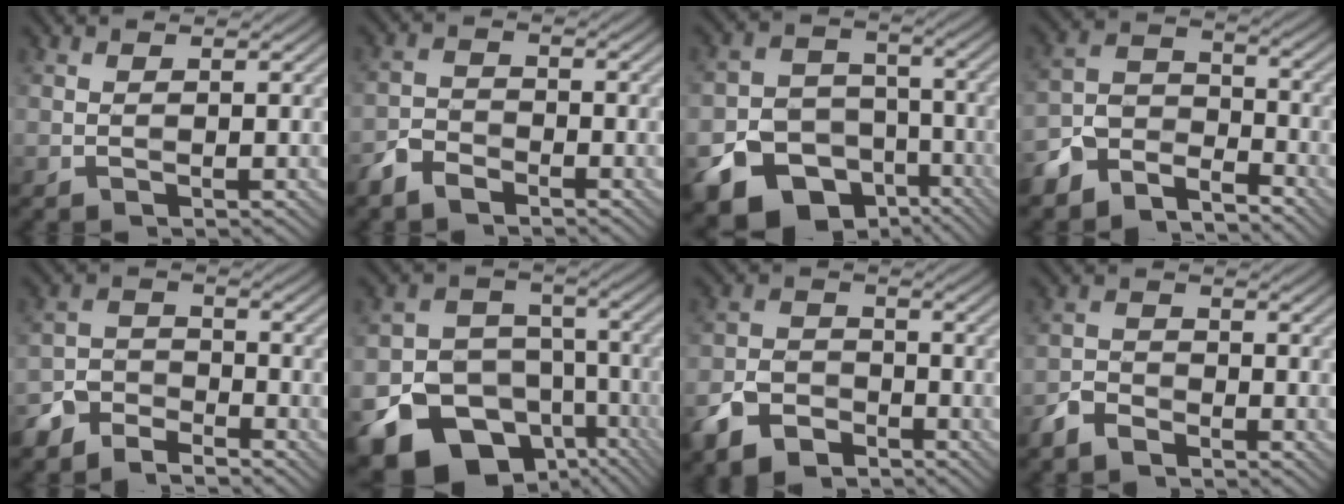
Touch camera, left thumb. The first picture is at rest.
{"total": 3.9, "force": [-3.1, 1.8, 1.5], "torque": [-0.033, -0.005, -0.073]}
{"total": 16.4, "force": [-9.7, 11.8, 6.1], "torque": [-0.133, -0.064, -0.151]}
{"total": 8.3, "force": [-6.6, 4.1, 2.9], "torque": [-0.062, -0.006, -0.142]}
{"total": 5.6, "force": [-4.8, 2.3, 1.6], "torque": [-0.035, -0.002, -0.108]}
{"total": 19.2, "force": [-10.5, 14.3, 7.4], "torque": [-0.157, -0.073, -0.155]}
{"total": 7.0, "force": [-5.0, 3.9, 2.9], "torque": [-0.065, -0.007, -0.109]}
{"total": 3.6, "force": [-2.9, 1.6, 1.3], "torque": [-0.028, -0.003, -0.071]}